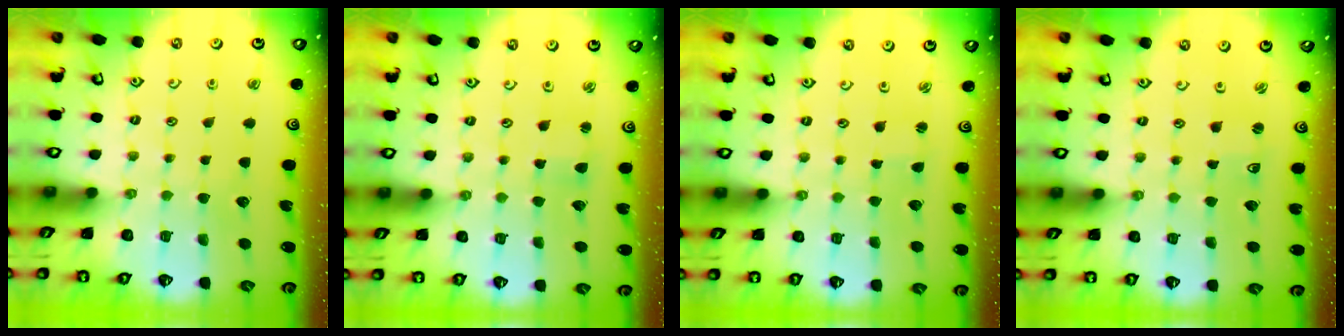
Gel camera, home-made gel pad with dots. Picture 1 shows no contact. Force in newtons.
{"total": 3.6, "press": 3.5, "slide": 0.5}
{"total": 0.8, "press": 0.8, "slide": 0.2}
{"total": 1.7, "press": 1.7, "slide": 0.3}